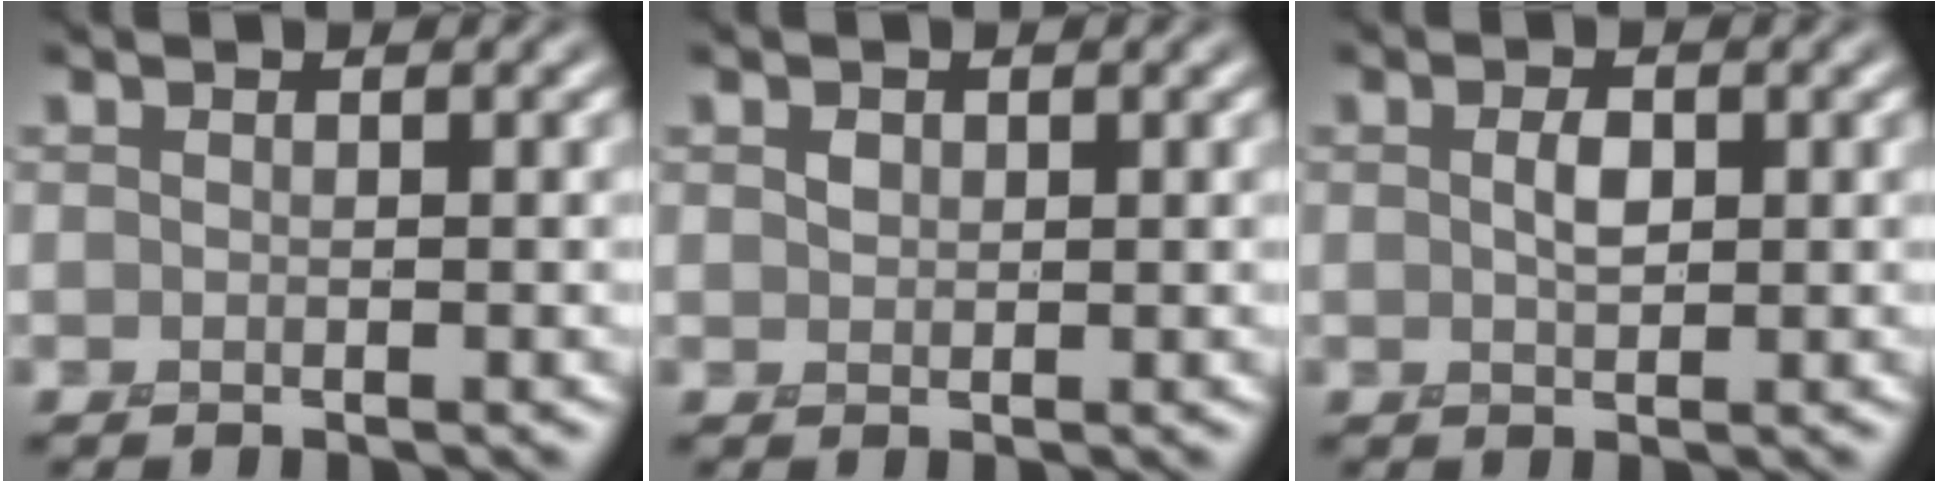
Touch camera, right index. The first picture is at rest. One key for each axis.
{"total": 0.7, "fx": 0.3, "fy": 0.6, "fz": 0.3, "tx": -0.008, "ty": 0.000, "tz": 0.006}
{"total": 1.3, "fx": 0.2, "fy": 0.7, "fz": 1.1, "tx": -0.027, "ty": -0.001, "tz": 0.003}